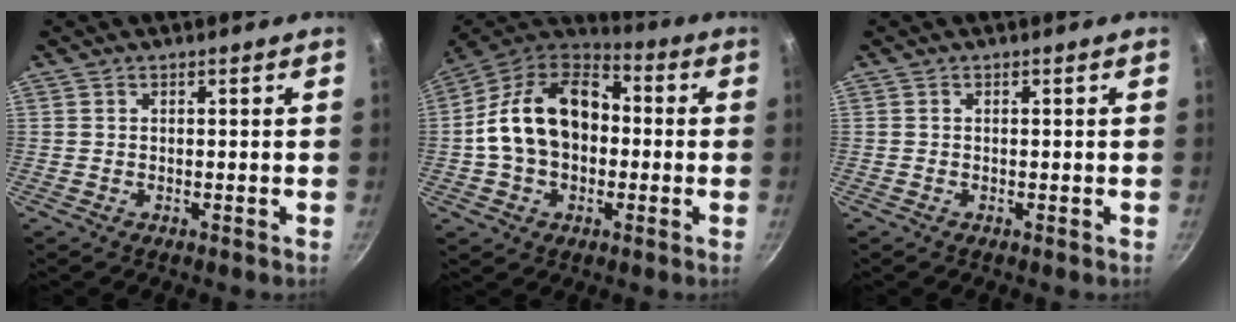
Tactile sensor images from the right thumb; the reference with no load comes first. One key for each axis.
{"total": 18.8, "fx": 0.0, "fy": 13.4, "fz": 13.3, "tx": -0.207, "ty": 0.045, "tz": -0.015}
{"total": 0.0}